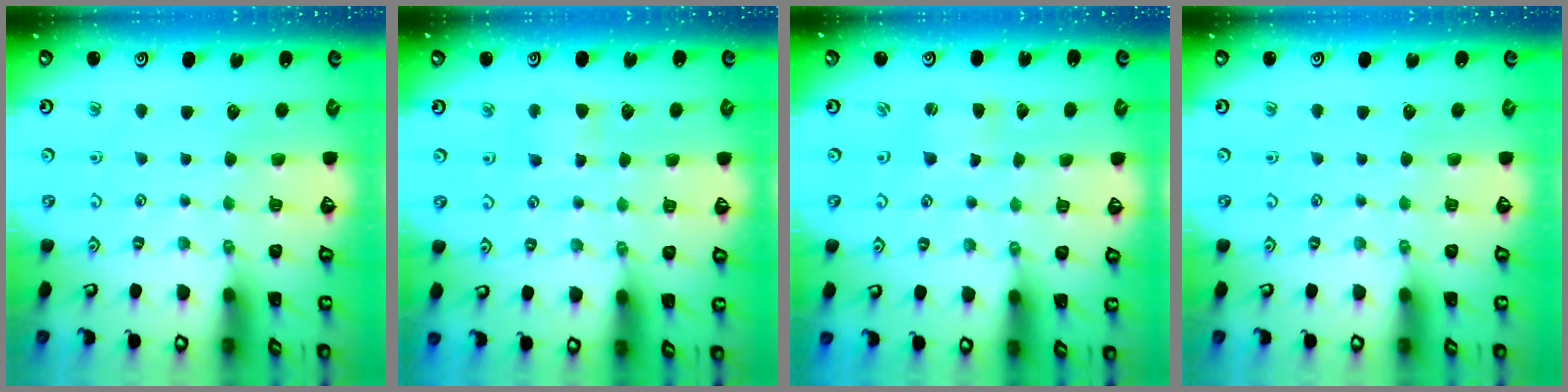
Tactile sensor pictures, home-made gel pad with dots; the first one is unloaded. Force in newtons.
{"total": 3.8, "press": 3.7, "slide": 0.6}
{"total": 1.8, "press": 1.8, "slide": 0.3}
{"total": 0.0}